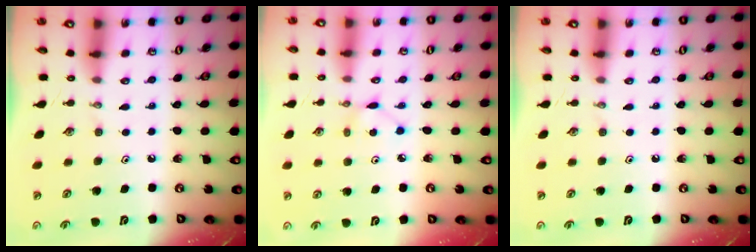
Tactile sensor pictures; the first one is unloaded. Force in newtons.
{"total": 2.7, "press": 2.6, "slide": 0.3}
{"total": 0.0}